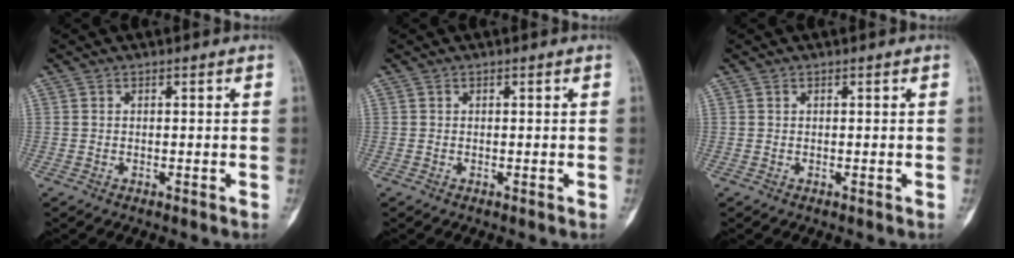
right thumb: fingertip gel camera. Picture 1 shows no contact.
{"total": 0.0}
{"total": 0.0}